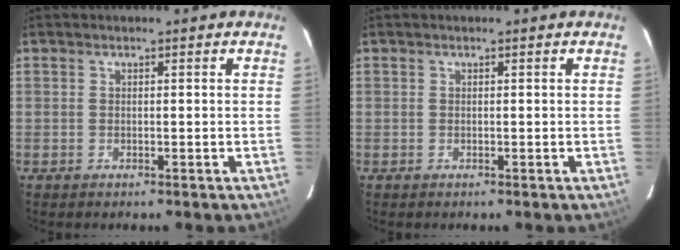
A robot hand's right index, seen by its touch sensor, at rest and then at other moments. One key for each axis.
{"total": 0.0}